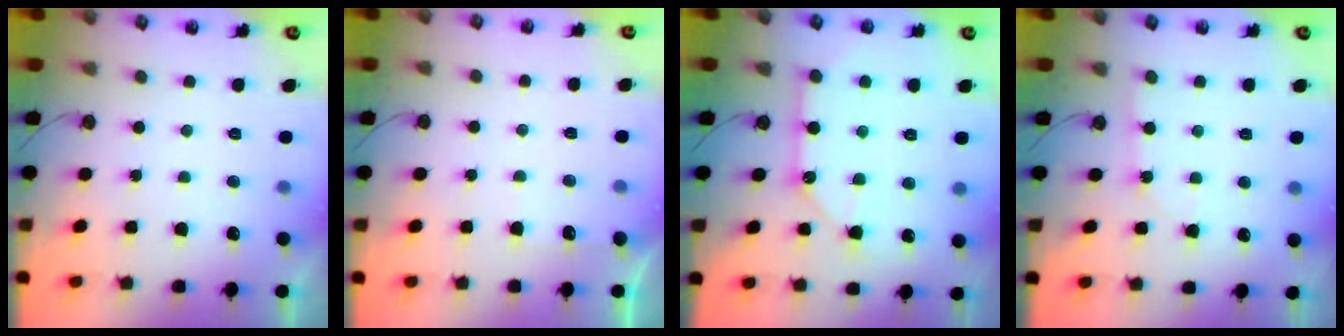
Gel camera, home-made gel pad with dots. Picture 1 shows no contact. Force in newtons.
{"total": 3.2, "press": 3.2, "slide": 0.4}
{"total": 9.7, "press": 9.7, "slide": 0.9}
{"total": 2.2, "press": 2.2, "slide": 0.2}